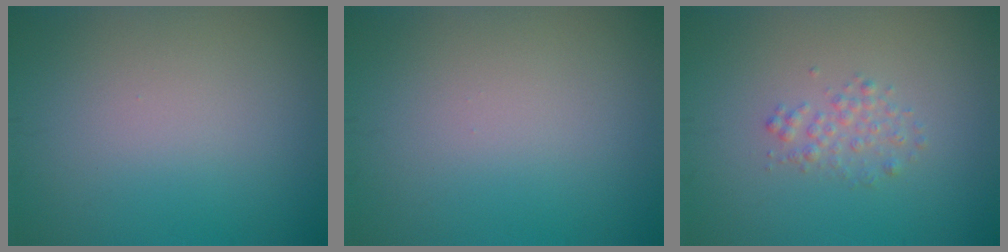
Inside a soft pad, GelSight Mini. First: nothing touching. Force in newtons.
{"total": 0.0}
{"total": 1.5, "press": 1.5, "slide": 0.0}